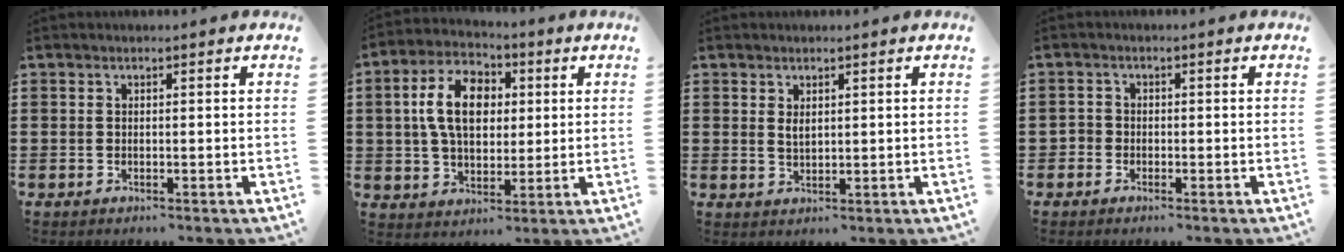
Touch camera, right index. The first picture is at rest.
{"total": 10.3, "force": [1.7, 6.5, 7.8], "torque": [-0.167, 0.016, 0.026]}
{"total": 1.5, "force": [0.7, 0.8, 1.1], "torque": [-0.025, 0.003, 0.012]}
{"total": 1.3, "force": [-1.0, 0.9, 0.1], "torque": [-0.005, 0.004, -0.022]}